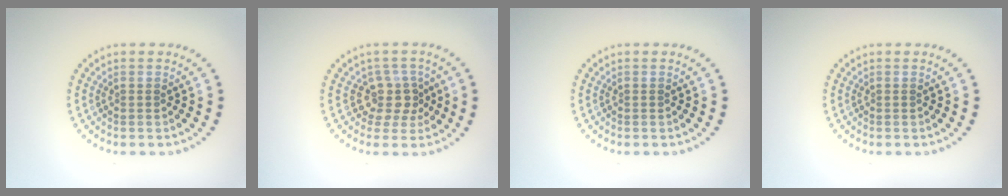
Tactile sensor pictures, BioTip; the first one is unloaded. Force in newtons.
{"total": 2.7, "press": 2.0, "slide": 1.8}
{"total": 0.0}
{"total": 0.0}